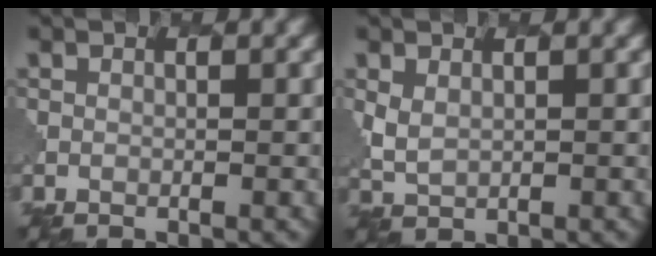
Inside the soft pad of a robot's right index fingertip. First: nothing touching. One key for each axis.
{"total": 1.8, "fx": 1.0, "fy": 1.2, "fz": 1.0, "tx": -0.030, "ty": -0.007, "tz": 0.025}